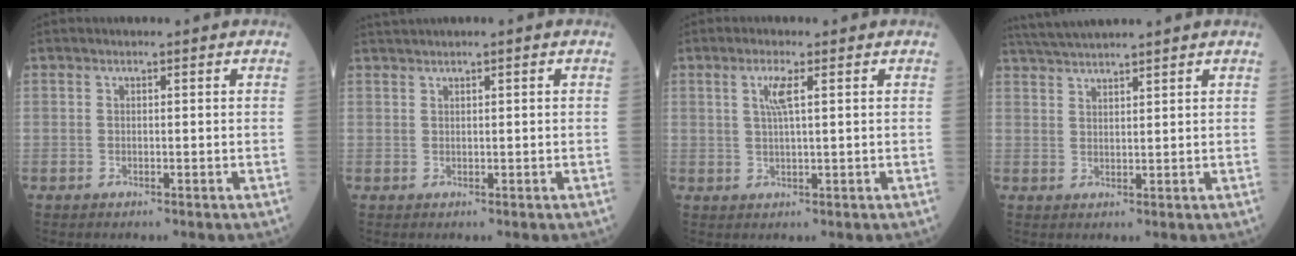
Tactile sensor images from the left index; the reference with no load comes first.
{"total": 1.2, "force": [0.9, -0.1, 0.8], "torque": [-0.020, 0.015, 0.022]}
{"total": 2.9, "force": [0.9, 0.0, 2.7], "torque": [-0.061, 0.001, 0.017]}
{"total": 6.1, "force": [5.6, -0.8, 2.4], "torque": [-0.048, 0.032, 0.103]}